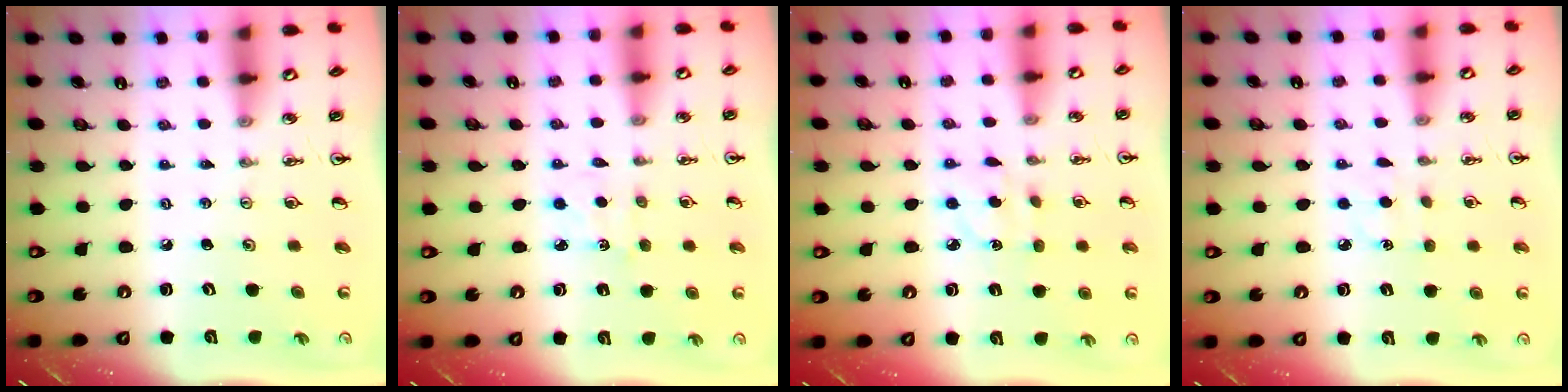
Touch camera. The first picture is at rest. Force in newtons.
{"total": 4.2, "press": 4.1, "slide": 0.5}
{"total": 3.6, "press": 3.5, "slide": 0.9}
{"total": 3.8, "press": 3.7, "slide": 0.4}